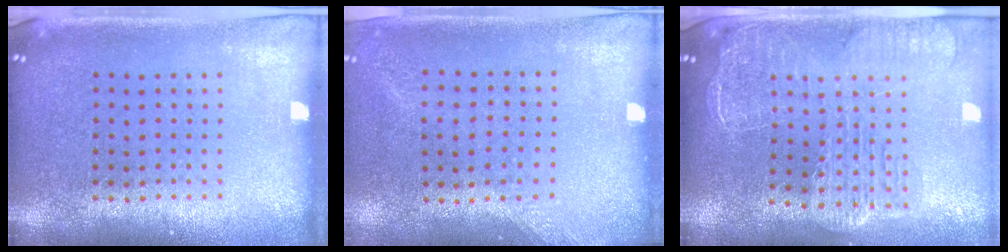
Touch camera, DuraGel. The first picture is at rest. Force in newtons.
{"total": 1.3, "press": 1.0, "slide": 0.9}
{"total": 2.7, "press": 2.3, "slide": 1.4}